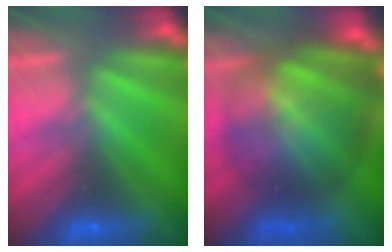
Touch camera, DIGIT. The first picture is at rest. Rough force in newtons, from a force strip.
{"total": 8.1}